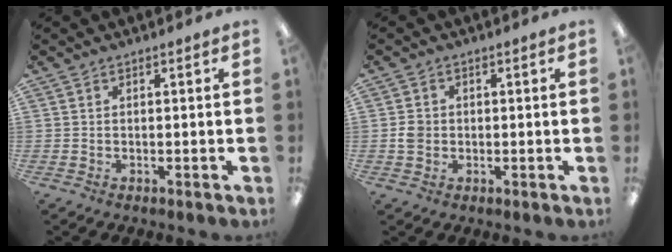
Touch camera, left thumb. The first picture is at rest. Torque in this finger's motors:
{"motor_torque": [0.01, 0.01, 0.04, -0.03, 0.01]}